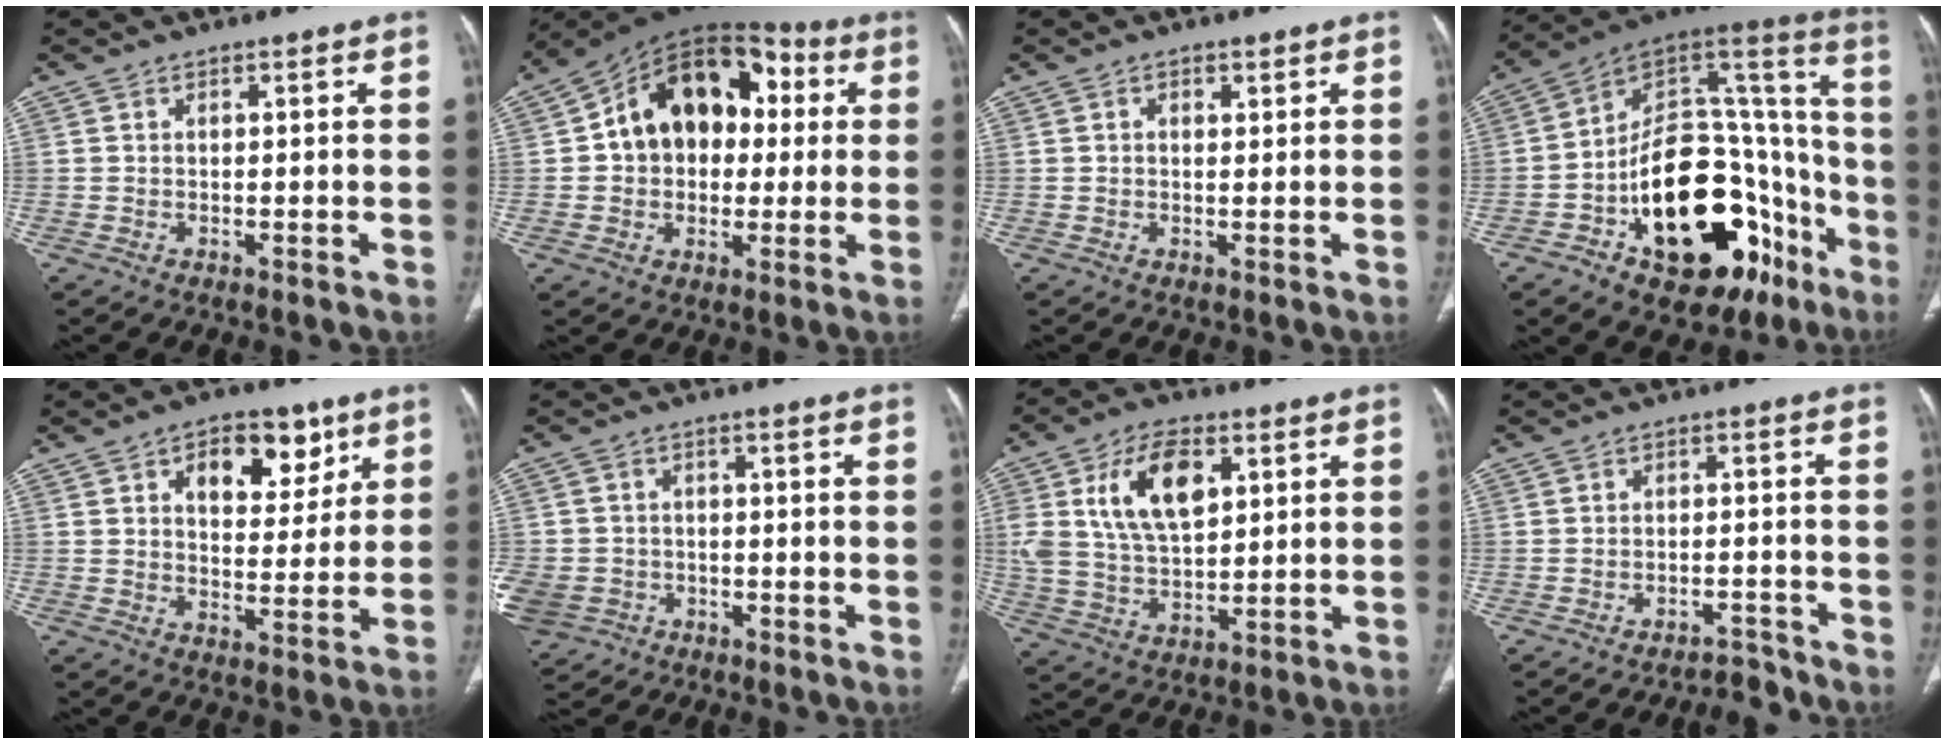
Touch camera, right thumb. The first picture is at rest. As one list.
[{"total": 18.9, "force": [2.6, 13.4, 13.1], "torque": [-0.161, 0.036, 0.035]}, {"total": 1.6, "force": [0.7, 1.0, 1.0], "torque": [-0.012, -0.002, 0.012]}, {"total": 36.3, "force": [-14.1, 19.5, 27.1], "torque": [-0.326, 0.086, -0.200]}, {"total": 11.2, "force": [5.5, 6.7, 7.1], "torque": [-0.062, -0.022, 0.080]}, {"total": 9.8, "force": [-3.6, 8.5, 3.4], "torque": [-0.095, 0.016, -0.052]}, {"total": 14.2, "force": [4.9, 7.8, 10.8], "torque": [-0.188, -0.011, 0.098]}, {"total": 3.8, "force": [-3.6, 1.1, 0.0], "torque": [-0.001, 0.032, -0.052]}]